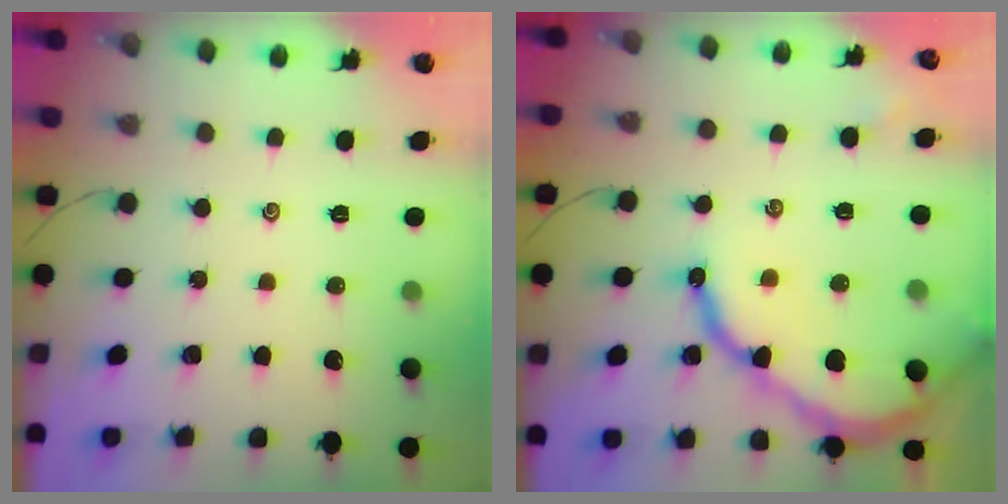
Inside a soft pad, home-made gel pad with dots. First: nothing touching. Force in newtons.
{"total": 15.5, "press": 15.4, "slide": 1.4}